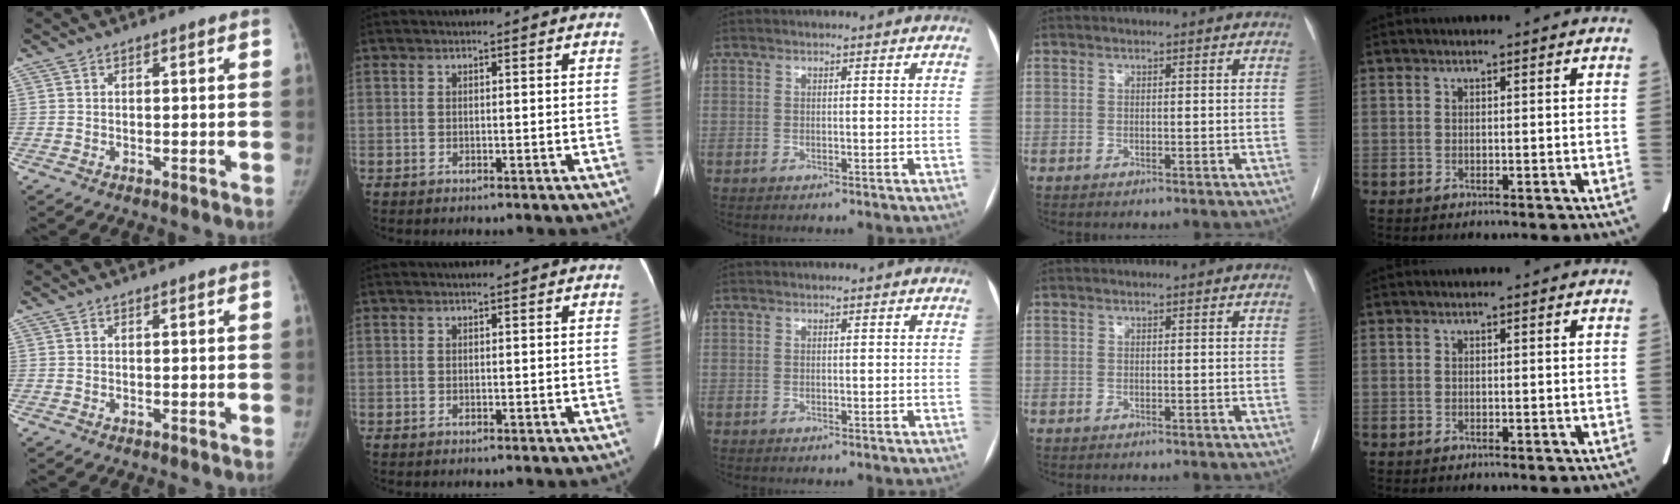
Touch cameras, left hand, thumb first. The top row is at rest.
{}